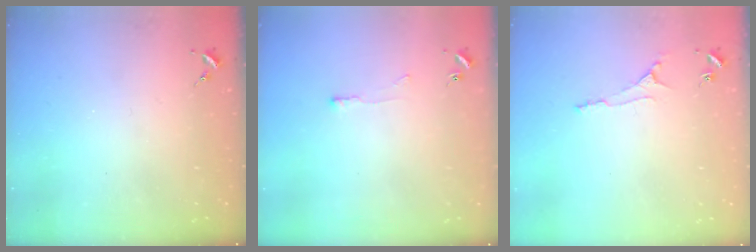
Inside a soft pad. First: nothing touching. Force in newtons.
{"total": 3.3, "press": 3.3, "slide": 0.3}
{"total": 4.7, "press": 4.7, "slide": 0.6}